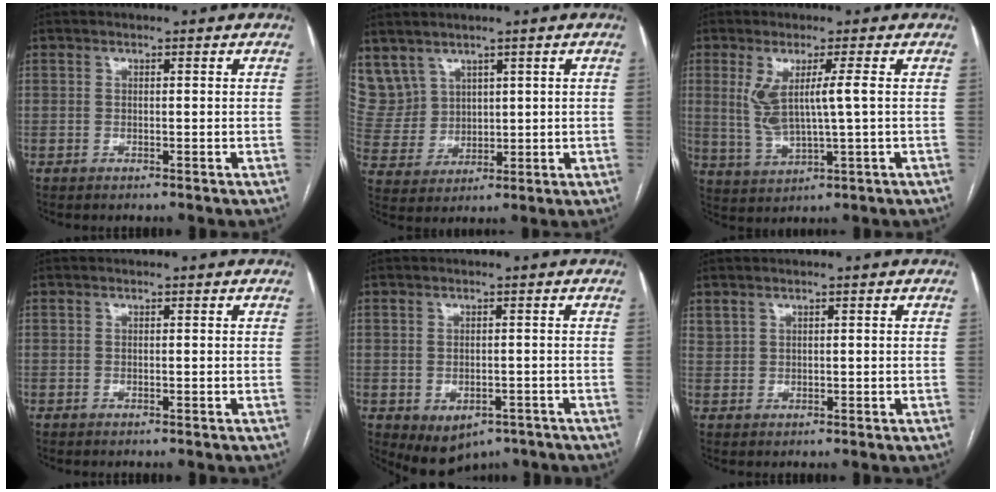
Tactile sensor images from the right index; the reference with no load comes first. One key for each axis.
{"total": 9.6, "fx": 5.9, "fy": 7.4, "fz": 1.5, "tx": -0.052, "ty": 0.038, "tz": 0.144}
{"total": 6.9, "fx": 1.3, "fy": 0.3, "fz": 6.8, "tx": -0.139, "ty": -0.001, "tz": 0.033}
{"total": 0.0}
{"total": 6.0, "fx": -3.3, "fy": 4.1, "fz": 2.8, "tx": -0.040, "ty": 0.001, "tz": -0.036}
{"total": 1.7, "fx": 1.4, "fy": 1.0, "fz": 0.3, "tx": -0.004, "ty": 0.007, "tz": 0.031}